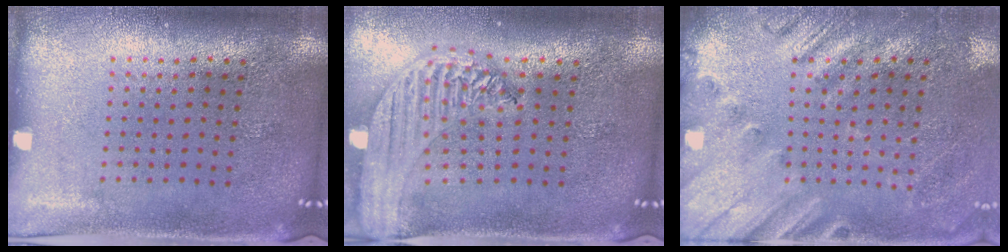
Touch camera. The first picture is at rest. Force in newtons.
{"total": 2.2, "press": 2.0, "slide": 1.0}
{"total": 2.4, "press": 2.0, "slide": 1.3}